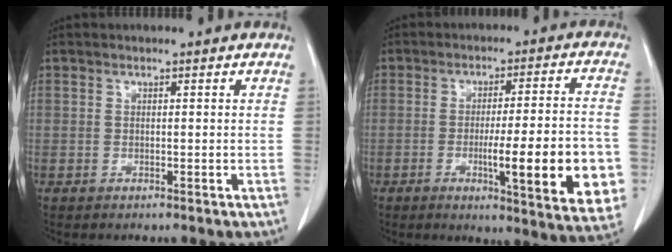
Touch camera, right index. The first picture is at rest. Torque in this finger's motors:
{"motor_torque": [1.57, -0.57, 1.01, 0.14]}